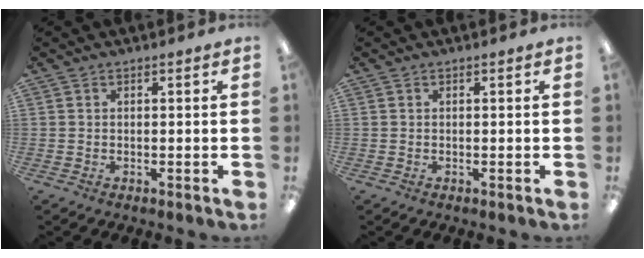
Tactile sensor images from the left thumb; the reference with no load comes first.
{"total": 0.0}